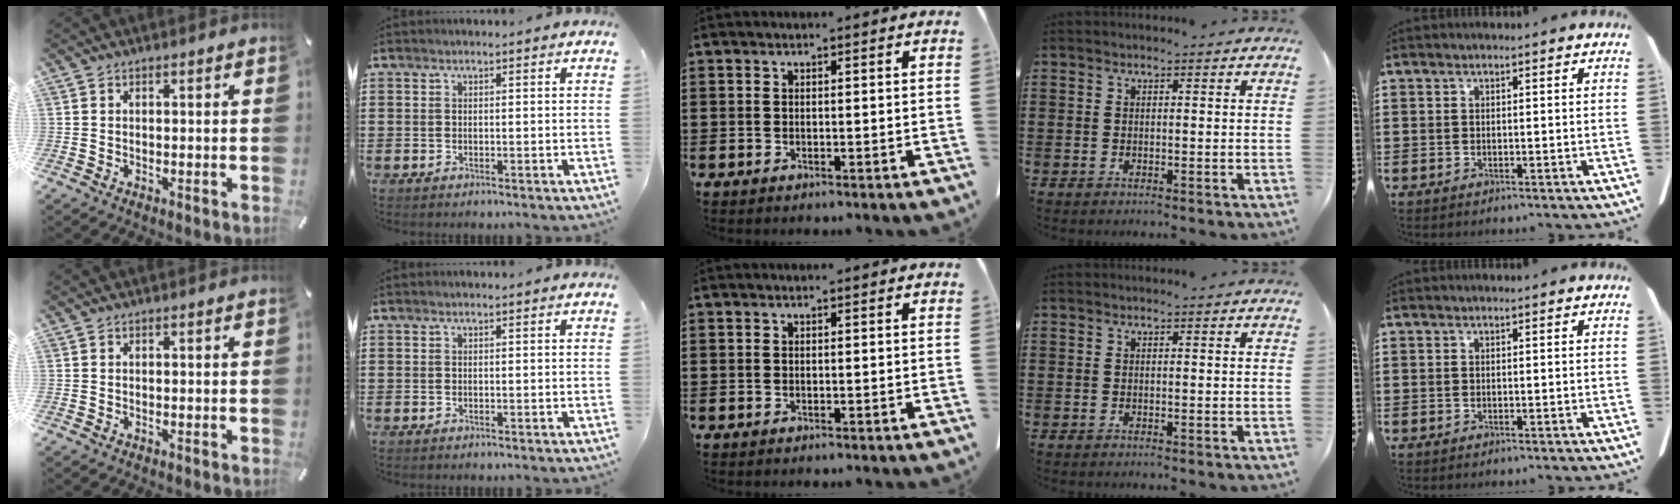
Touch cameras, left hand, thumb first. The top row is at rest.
{}